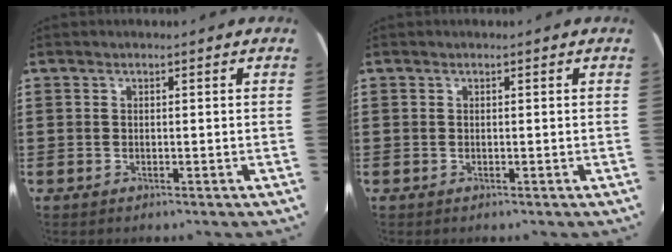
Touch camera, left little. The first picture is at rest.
{"total": 0.0}